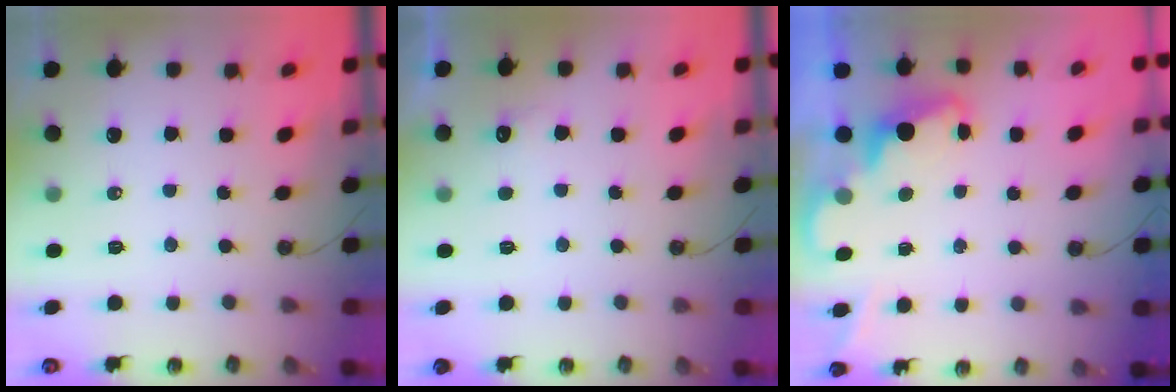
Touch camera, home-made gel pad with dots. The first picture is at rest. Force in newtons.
{"total": 5.6, "press": 5.5, "slide": 1.1}
{"total": 2.4, "press": 2.4, "slide": 0.5}